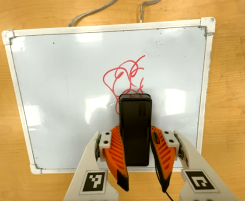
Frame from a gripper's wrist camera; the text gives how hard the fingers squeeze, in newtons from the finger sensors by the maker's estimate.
{"total": 8.8, "left": 6.7, "right": 10.9}